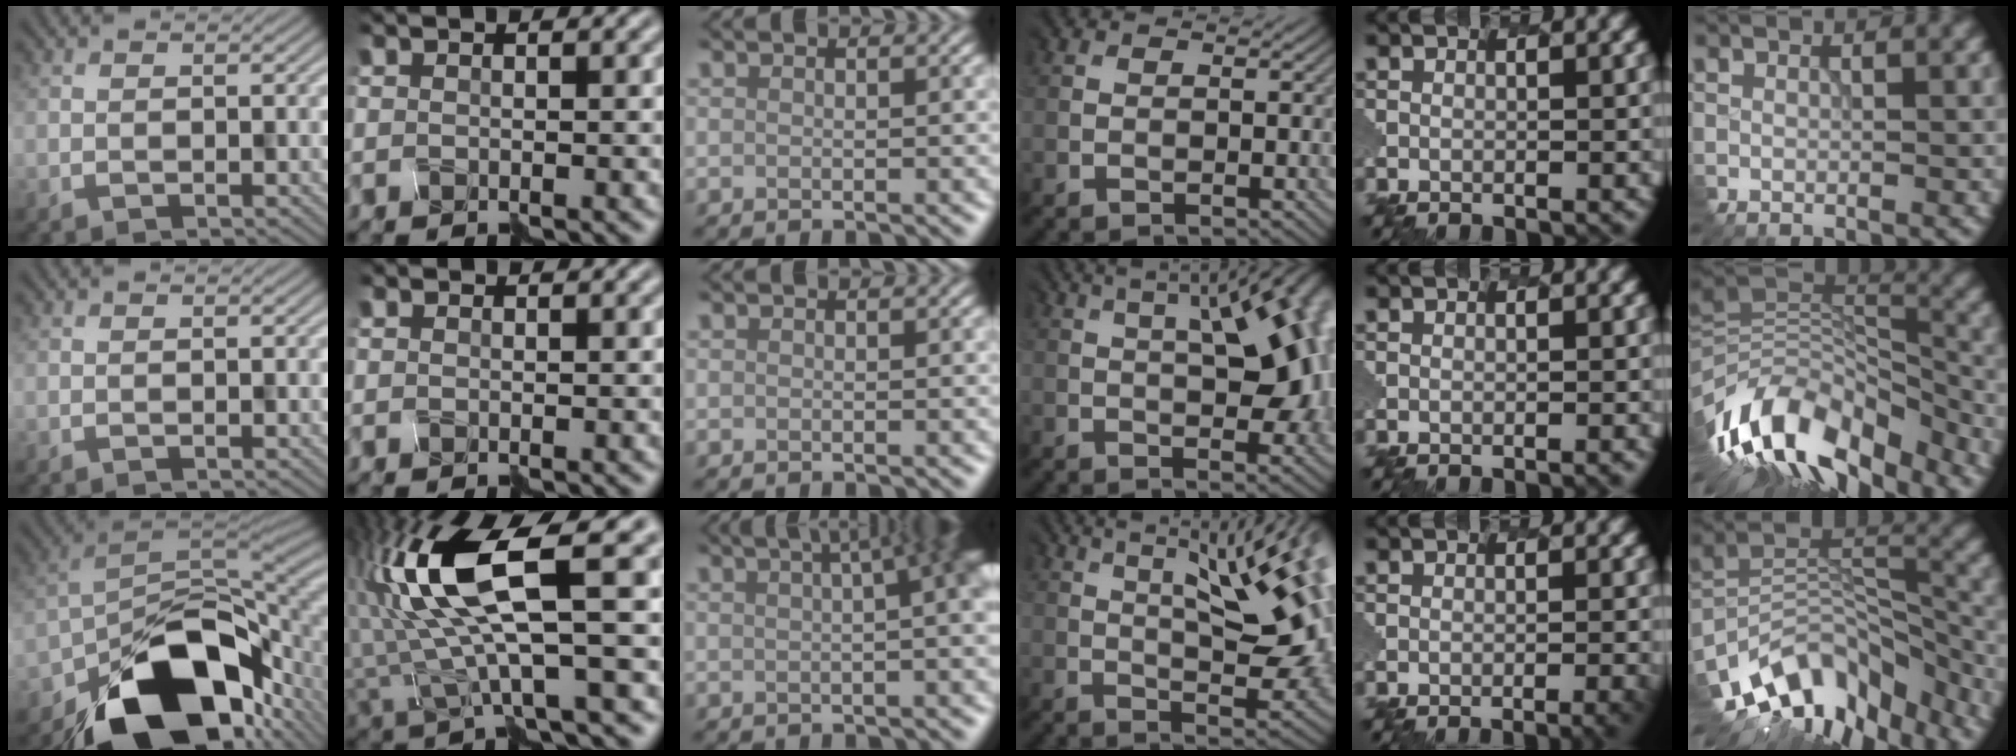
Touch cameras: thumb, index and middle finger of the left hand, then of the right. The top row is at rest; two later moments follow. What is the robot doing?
{"motion": "disassemble", "object": "spray bottle"}